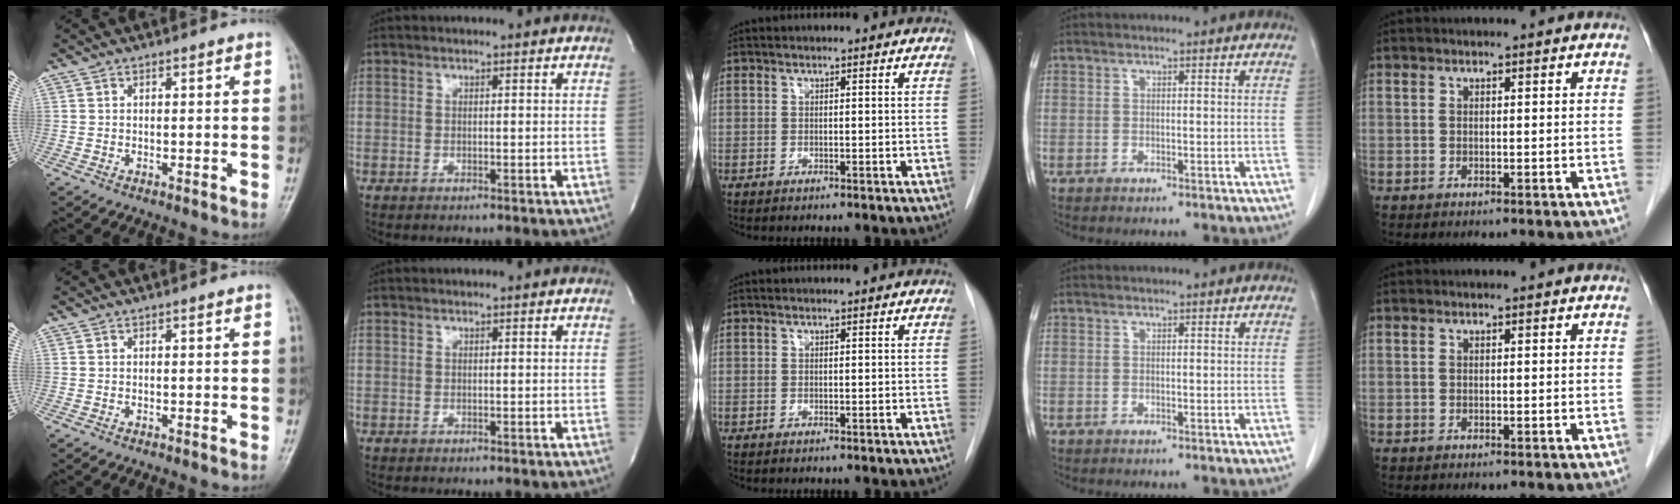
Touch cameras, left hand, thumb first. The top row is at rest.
{}